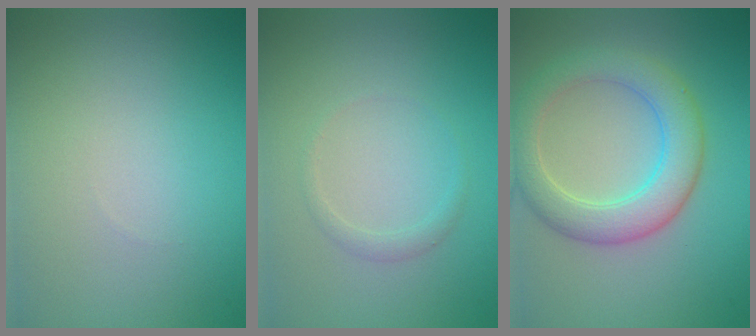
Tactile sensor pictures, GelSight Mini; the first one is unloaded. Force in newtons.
{"total": 0.9, "press": 0.9, "slide": 0.0}
{"total": 5.2, "press": 5.2, "slide": 0.2}